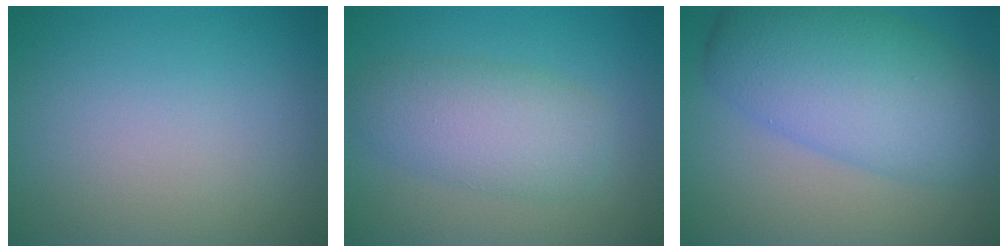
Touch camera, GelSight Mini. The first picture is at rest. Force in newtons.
{"total": 4.7, "press": 4.7, "slide": 0.1}
{"total": 8.2, "press": 8.2, "slide": 0.1}